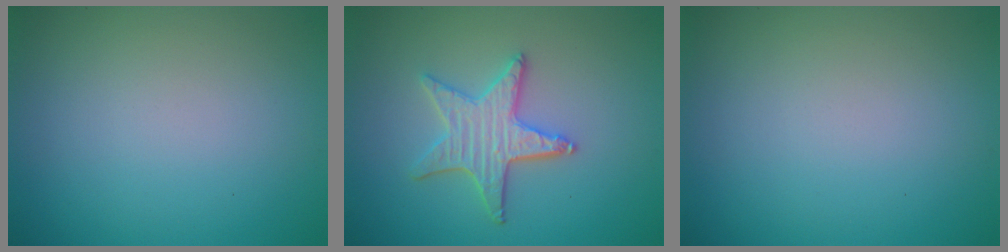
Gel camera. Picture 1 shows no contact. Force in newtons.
{"total": 3.8, "press": 3.5, "slide": 1.6}
{"total": 0.0}